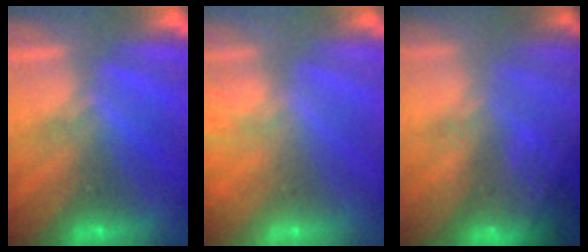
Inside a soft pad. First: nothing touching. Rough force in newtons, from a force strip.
{"total": 6.8}
{"total": 8.6}